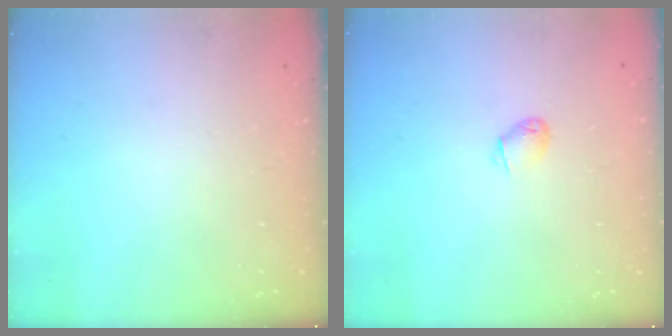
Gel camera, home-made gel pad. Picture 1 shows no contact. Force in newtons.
{"total": 2.3, "press": 2.3, "slide": 0.5}